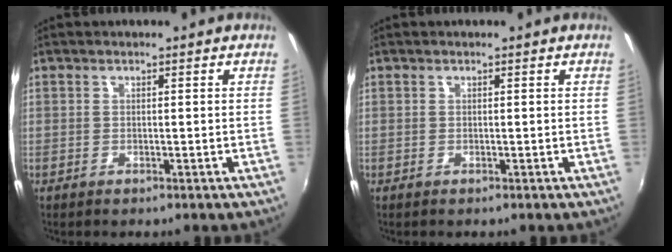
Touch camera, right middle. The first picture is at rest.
{"total": 0.0}